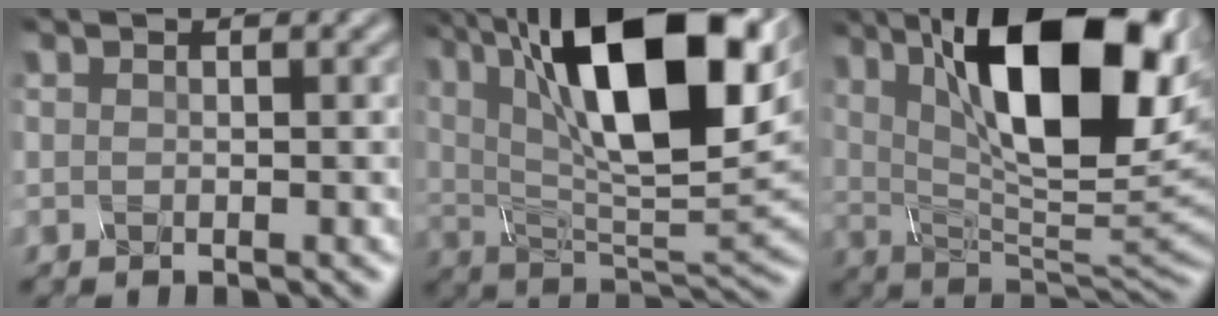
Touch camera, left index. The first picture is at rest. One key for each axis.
{"total": 17.1, "fx": 7.2, "fy": 6.2, "fz": 14.2, "tx": -0.235, "ty": 0.013, "tz": 0.119}
{"total": 15.2, "fx": 5.6, "fy": 5.3, "fz": 13.1, "tx": -0.193, "ty": 0.007, "tz": 0.087}